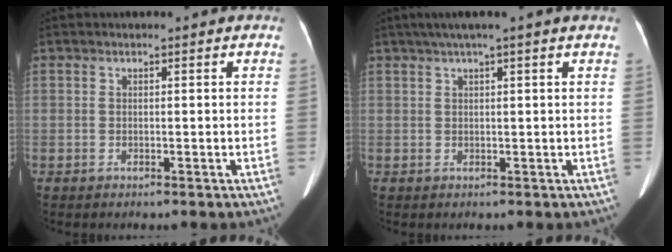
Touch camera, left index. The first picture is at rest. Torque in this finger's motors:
{"motor_torque": [0.80, -1.03, 0.05, 0.09]}